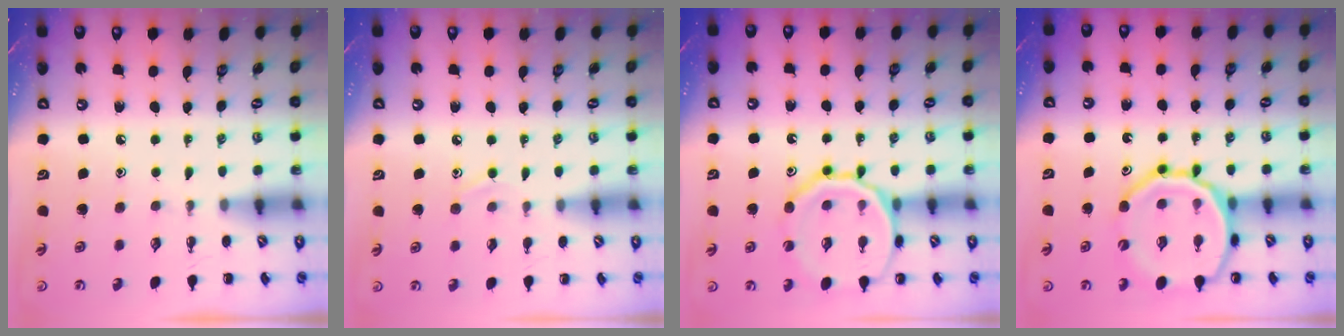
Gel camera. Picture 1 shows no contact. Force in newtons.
{"total": 7.4, "press": 7.1, "slide": 2.0}
{"total": 16.7, "press": 16.6, "slide": 1.9}
{"total": 18.2, "press": 18.0, "slide": 2.8}